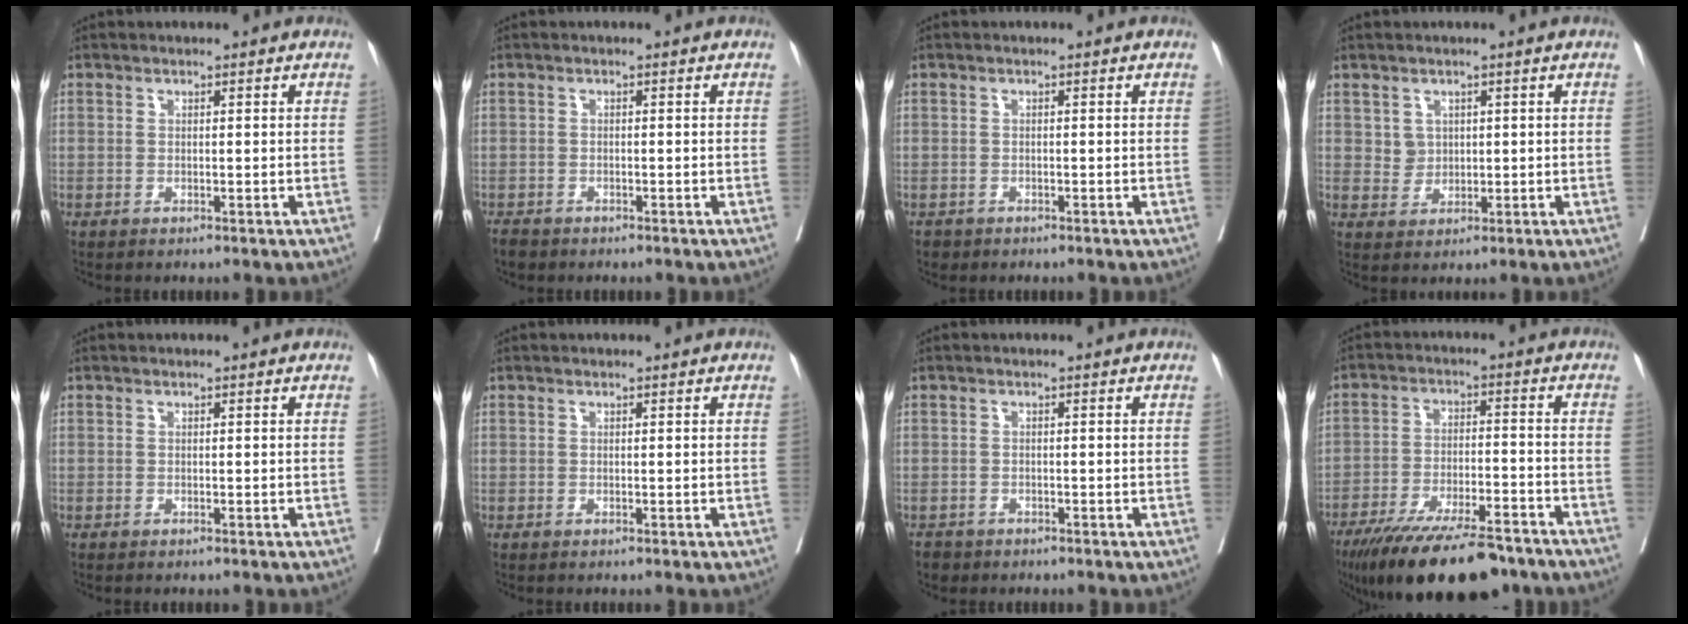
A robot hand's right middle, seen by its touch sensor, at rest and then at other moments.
{"total": 2.1, "force": [-1.8, 0.9, 0.5], "torque": [-0.014, -0.003, -0.030]}
{"total": 1.2, "force": [-0.9, 0.8, 0.0], "torque": [-0.007, 0.001, -0.015]}
{"total": 2.4, "force": [0.9, 2.2, 0.5], "torque": [-0.008, 0.000, 0.020]}
{"total": 0.0}
{"total": 0.0}
{"total": 2.2, "force": [-1.7, 1.3, 0.1], "torque": [-0.007, 0.002, -0.031]}
{"total": 19.3, "force": [-15.3, 4.4, 10.8], "torque": [-0.153, -0.012, -0.239]}